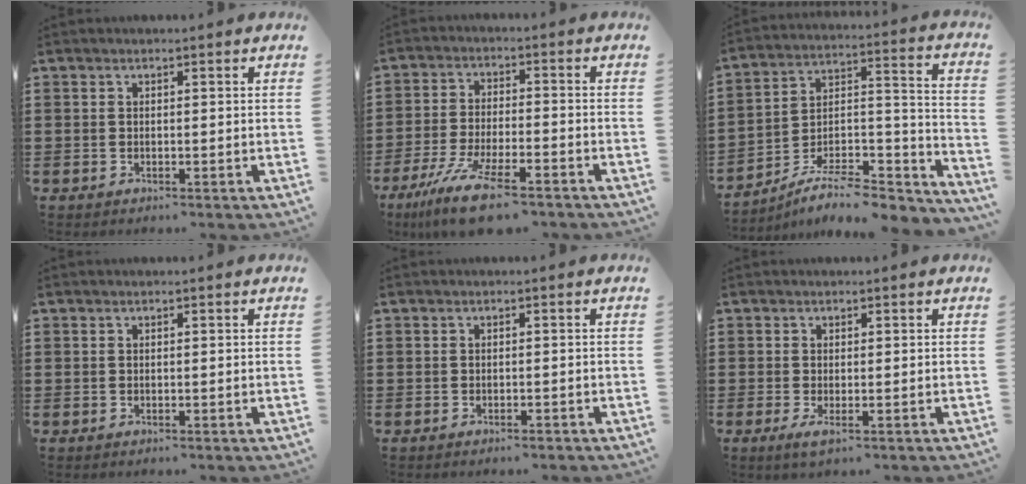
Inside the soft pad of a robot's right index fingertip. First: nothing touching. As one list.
[{"total": 10.1, "force": [-7.4, 1.4, 6.7], "torque": [-0.141, 0.002, -0.141]}, {"total": 8.0, "force": [-6.5, 2.3, 4.0], "torque": [-0.068, 0.004, -0.126]}, {"total": 0.0}, {"total": 0.7, "force": [-0.6, 0.1, 0.3], "torque": [-0.008, -0.002, -0.013]}, {"total": 1.3, "force": [-0.5, 0.1, 1.2], "torque": [-0.020, -0.006, -0.006]}]